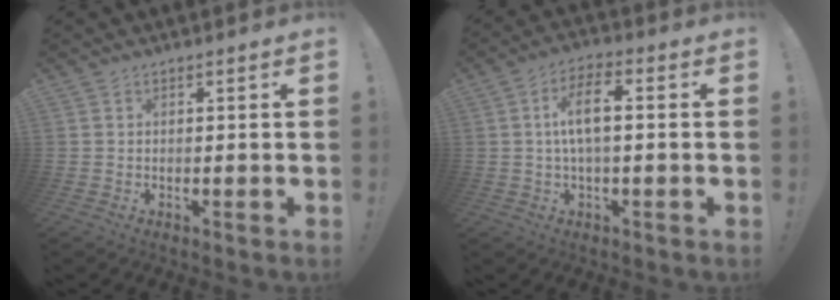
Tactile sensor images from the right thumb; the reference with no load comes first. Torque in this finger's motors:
{"motor_torque": [0.13, 0.01, 0.59, -0.54, 0.04]}